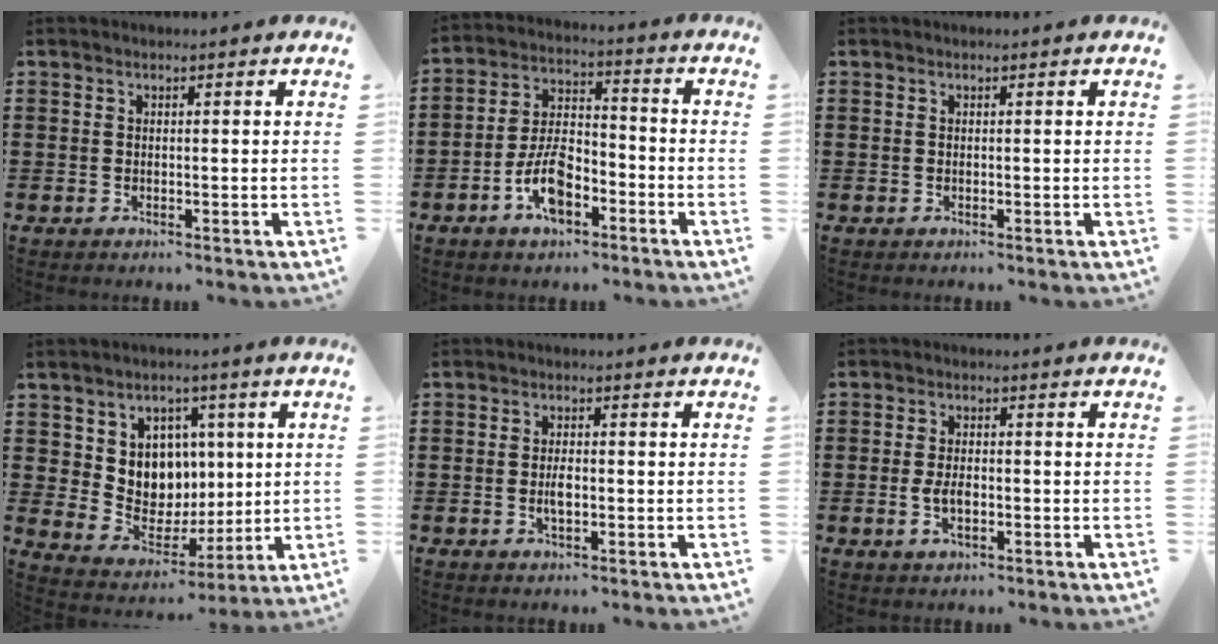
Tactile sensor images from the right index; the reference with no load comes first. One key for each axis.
{"total": 8.1, "fx": -4.0, "fy": 4.0, "fz": 5.8, "tx": -0.126, "ty": 0.009, "tz": -0.076}
{"total": 0.0}
{"total": 7.8, "fx": 2.4, "fy": 7.1, "fz": 2.1, "tx": -0.059, "ty": -0.018, "tz": 0.048}
{"total": 2.6, "fx": -0.5, "fy": 1.0, "fz": 2.3, "tx": -0.044, "ty": 0.003, "tz": -0.009}
{"total": 3.4, "fx": -0.7, "fy": 1.7, "fz": 2.9, "tx": -0.069, "ty": -0.003, "tz": -0.016}